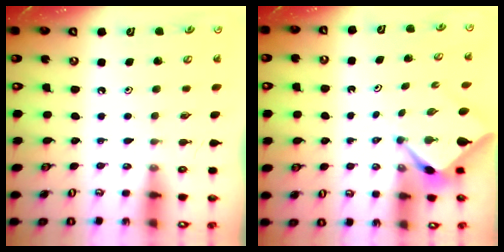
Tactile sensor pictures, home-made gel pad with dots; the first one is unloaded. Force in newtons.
{"total": 2.5, "press": 2.5, "slide": 0.3}